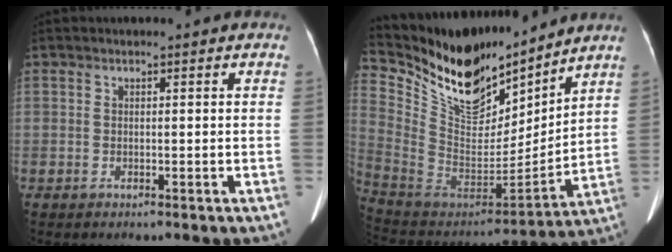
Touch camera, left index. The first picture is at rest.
{"total": 20.3, "force": [16.7, 6.7, 9.6], "torque": [-0.198, -0.007, 0.314]}